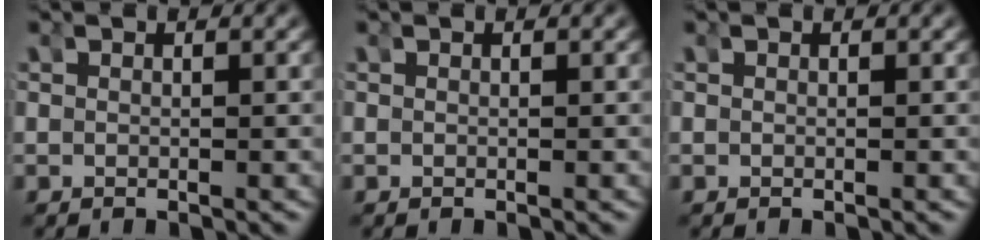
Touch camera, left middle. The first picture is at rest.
{"total": 0.0}
{"total": 0.0}